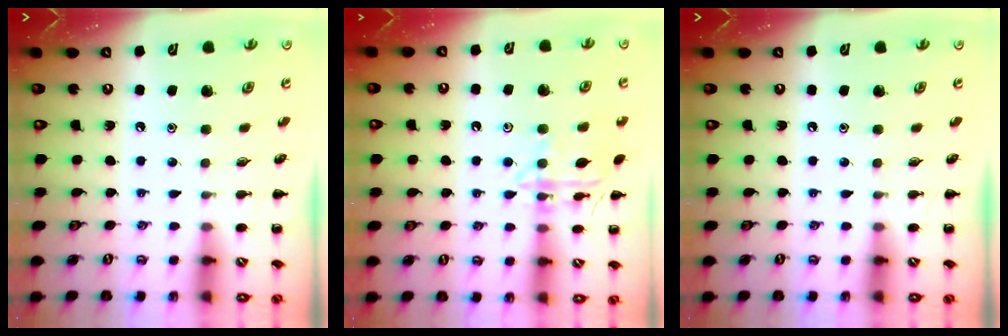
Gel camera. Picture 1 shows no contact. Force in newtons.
{"total": 13.0, "press": 13.0, "slide": 0.6}
{"total": 0.0}